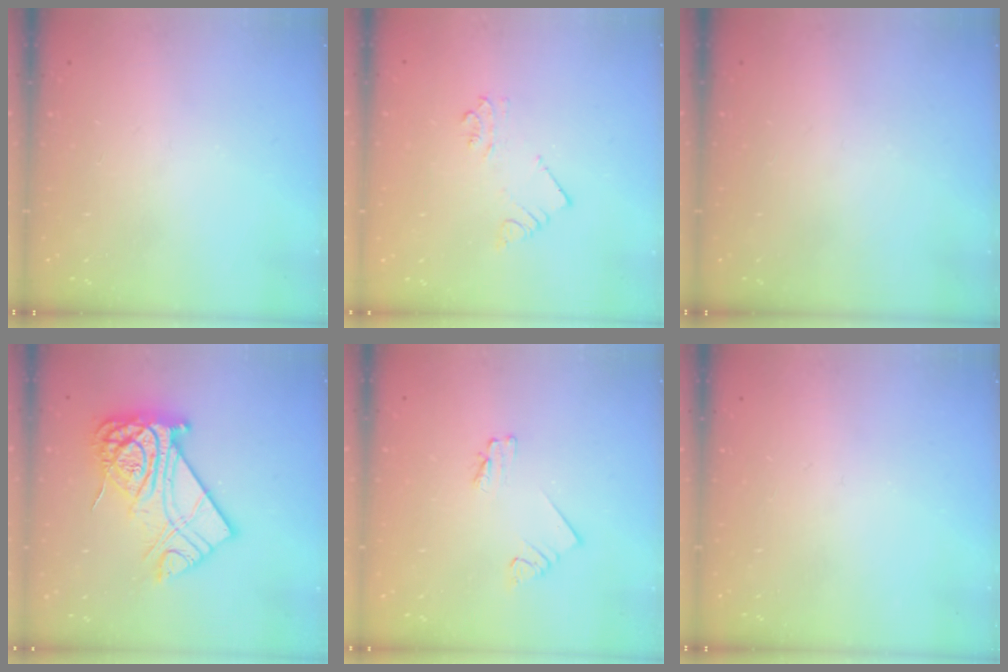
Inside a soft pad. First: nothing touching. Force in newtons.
{"total": 3.2, "press": 3.2, "slide": 0.2}
{"total": 0.0}
{"total": 20.2, "press": 20.1, "slide": 1.9}
{"total": 1.6, "press": 1.5, "slide": 0.2}
{"total": 0.0}